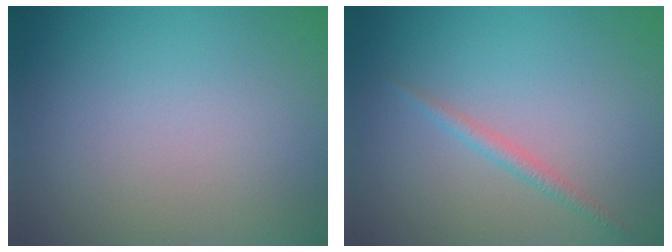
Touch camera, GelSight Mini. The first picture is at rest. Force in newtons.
{"total": 1.3, "press": 1.3, "slide": 0.1}